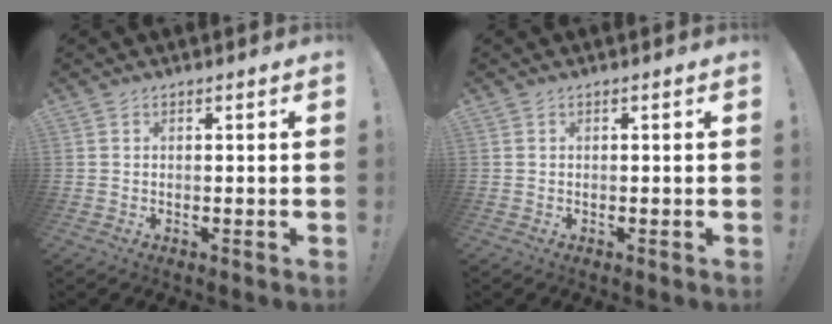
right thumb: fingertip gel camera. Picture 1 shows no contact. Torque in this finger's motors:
{"motor_torque": [-0.02, 0.12, -0.10, -0.23, 0.01]}